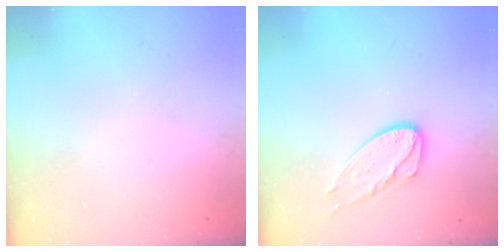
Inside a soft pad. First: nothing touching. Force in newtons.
{"total": 9.5, "press": 9.5, "slide": 0.4}